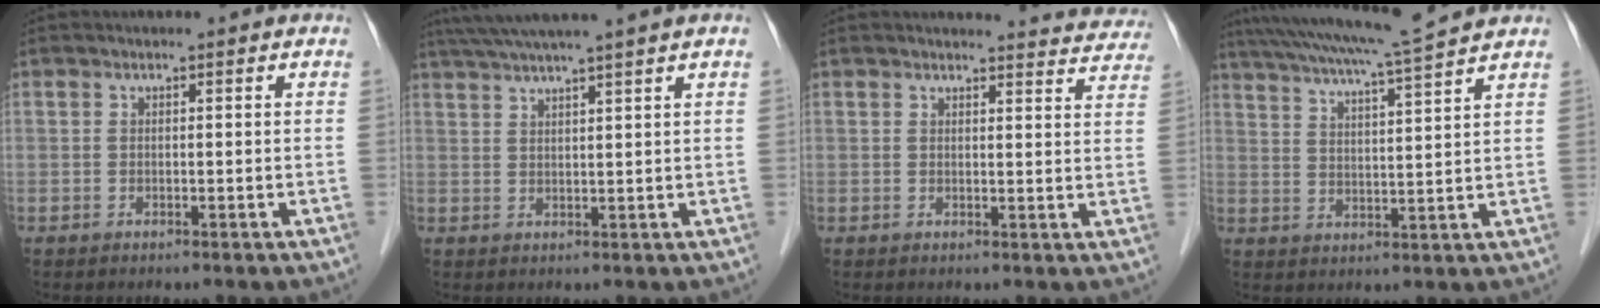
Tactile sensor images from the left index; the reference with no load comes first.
{"total": 9.2, "force": [7.6, -1.7, 4.8], "torque": [-0.078, 0.026, 0.111]}
{"total": 10.5, "force": [10.3, 1.7, 1.1], "torque": [0.014, -0.029, 0.088]}
{"total": 13.0, "force": [11.5, -1.4, 6.0], "torque": [-0.113, 0.010, 0.172]}